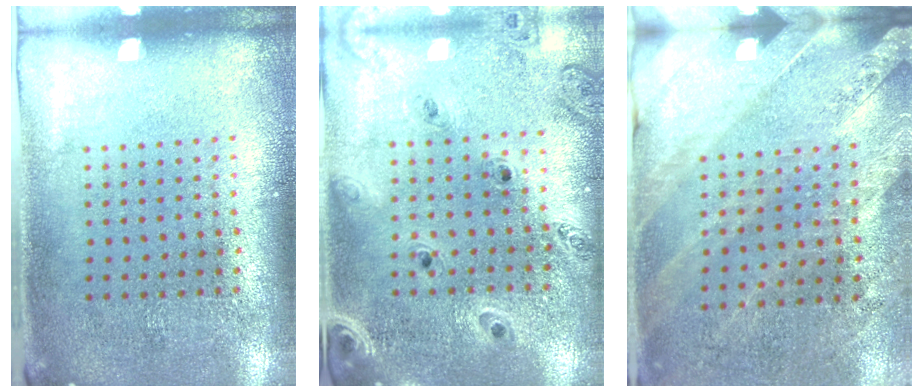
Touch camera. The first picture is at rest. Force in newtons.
{"total": 1.3, "press": 1.3, "slide": 0.1}
{"total": 2.5, "press": 2.3, "slide": 1.0}